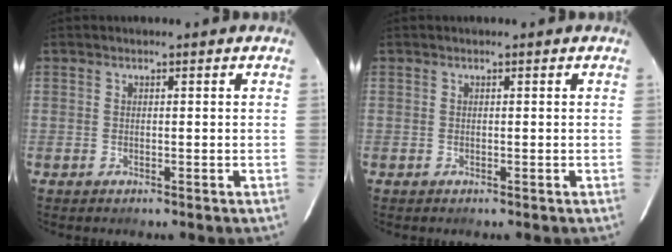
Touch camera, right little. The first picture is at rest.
{"total": 0.0}